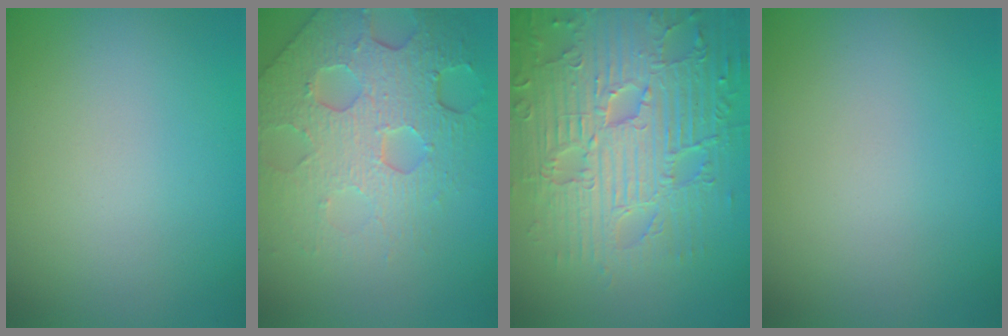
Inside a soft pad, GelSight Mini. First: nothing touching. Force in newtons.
{"total": 7.9, "press": 5.4, "slide": 5.8}
{"total": 9.4, "press": 6.8, "slide": 6.4}
{"total": 0.0}